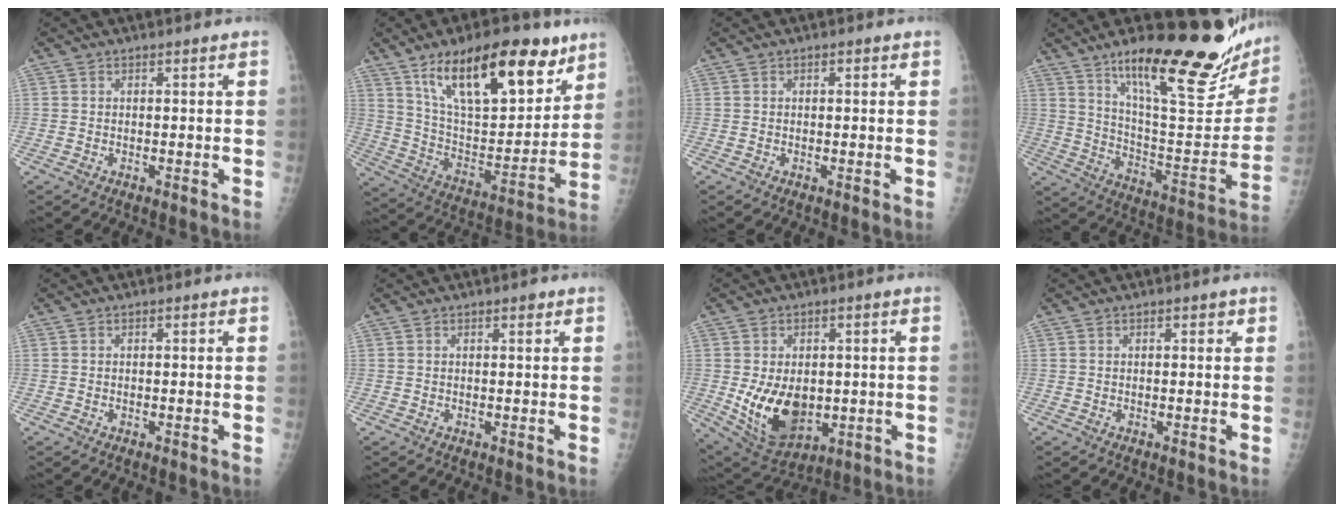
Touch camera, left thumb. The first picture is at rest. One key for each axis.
{"total": 24.9, "fx": 14.7, "fy": 10.2, "fz": 17.4, "tx": -0.233, "ty": -0.045, "tz": 0.254}
{"total": 0.8, "fx": 0.3, "fy": 0.5, "fz": 0.6, "tx": -0.003, "ty": 0.001, "tz": 0.001}
{"total": 28.4, "fx": 19.2, "fy": 6.7, "fz": 19.8, "tx": -0.253, "ty": -0.097, "tz": 0.297}
{"total": 0.0}
{"total": 1.0, "fx": 0.6, "fy": 0.5, "fz": 0.6, "tx": -0.003, "ty": -0.001, "tz": 0.006}
{"total": 13.2, "fx": -1.4, "fy": 8.9, "fz": 9.7, "tx": -0.133, "ty": -0.013, "tz": 0.004}
{"total": 1.0, "fx": 0.5, "fy": 0.6, "fz": 0.6, "tx": 0.002, "ty": 0.001, "tz": 0.003}